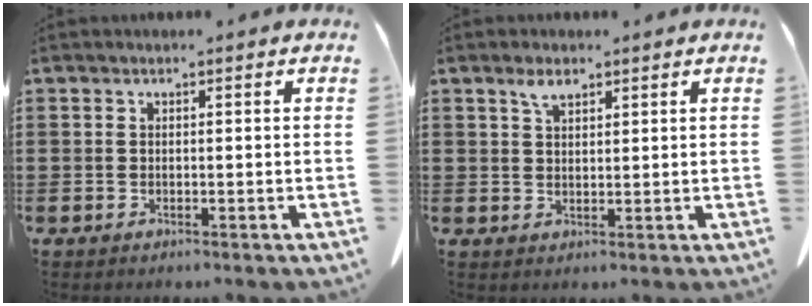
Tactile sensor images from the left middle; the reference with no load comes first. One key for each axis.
{"total": 2.6, "fx": 1.8, "fy": 1.1, "fz": 1.6, "tx": -0.029, "ty": -0.002, "tz": 0.032}